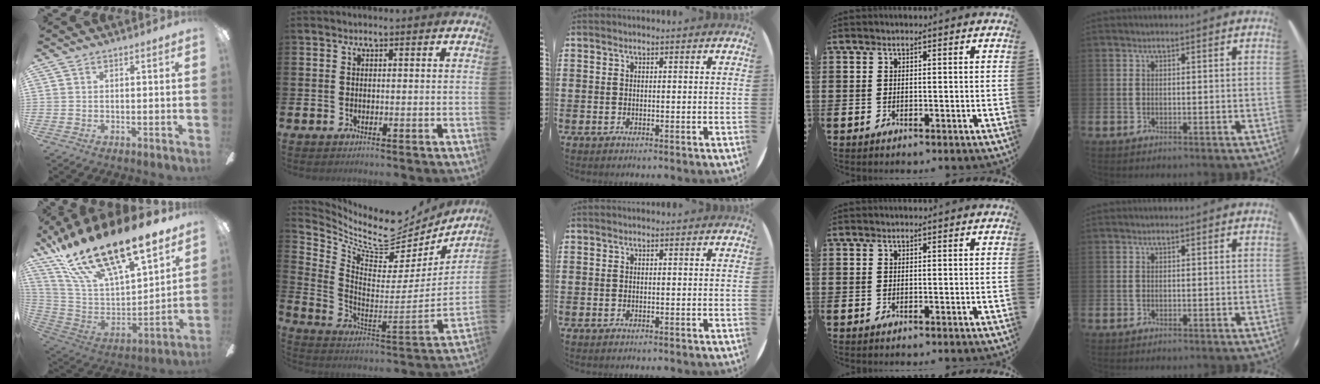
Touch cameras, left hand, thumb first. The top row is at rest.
{"thumb": {"total": 24.3, "force": [18.2, 7.4, 14.3], "torque": [-0.256, -0.121, 0.308]}, "index": {"total": 8.0, "force": [6.3, 3.7, 3.2], "torque": [-0.089, -0.058, 0.103]}}